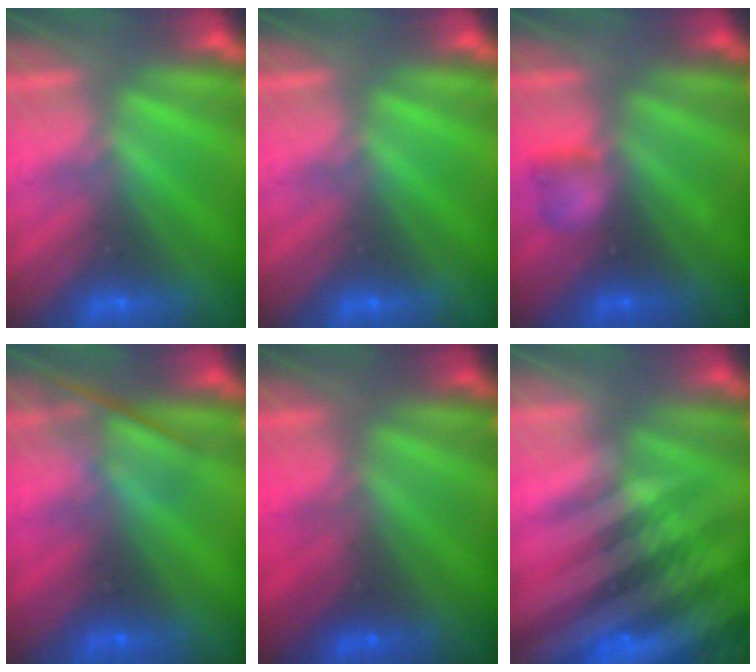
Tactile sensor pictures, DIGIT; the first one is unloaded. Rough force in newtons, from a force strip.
{"total": 0.0}
{"total": 2.1}
{"total": 2.4}
{"total": 2.2}
{"total": 13.7}